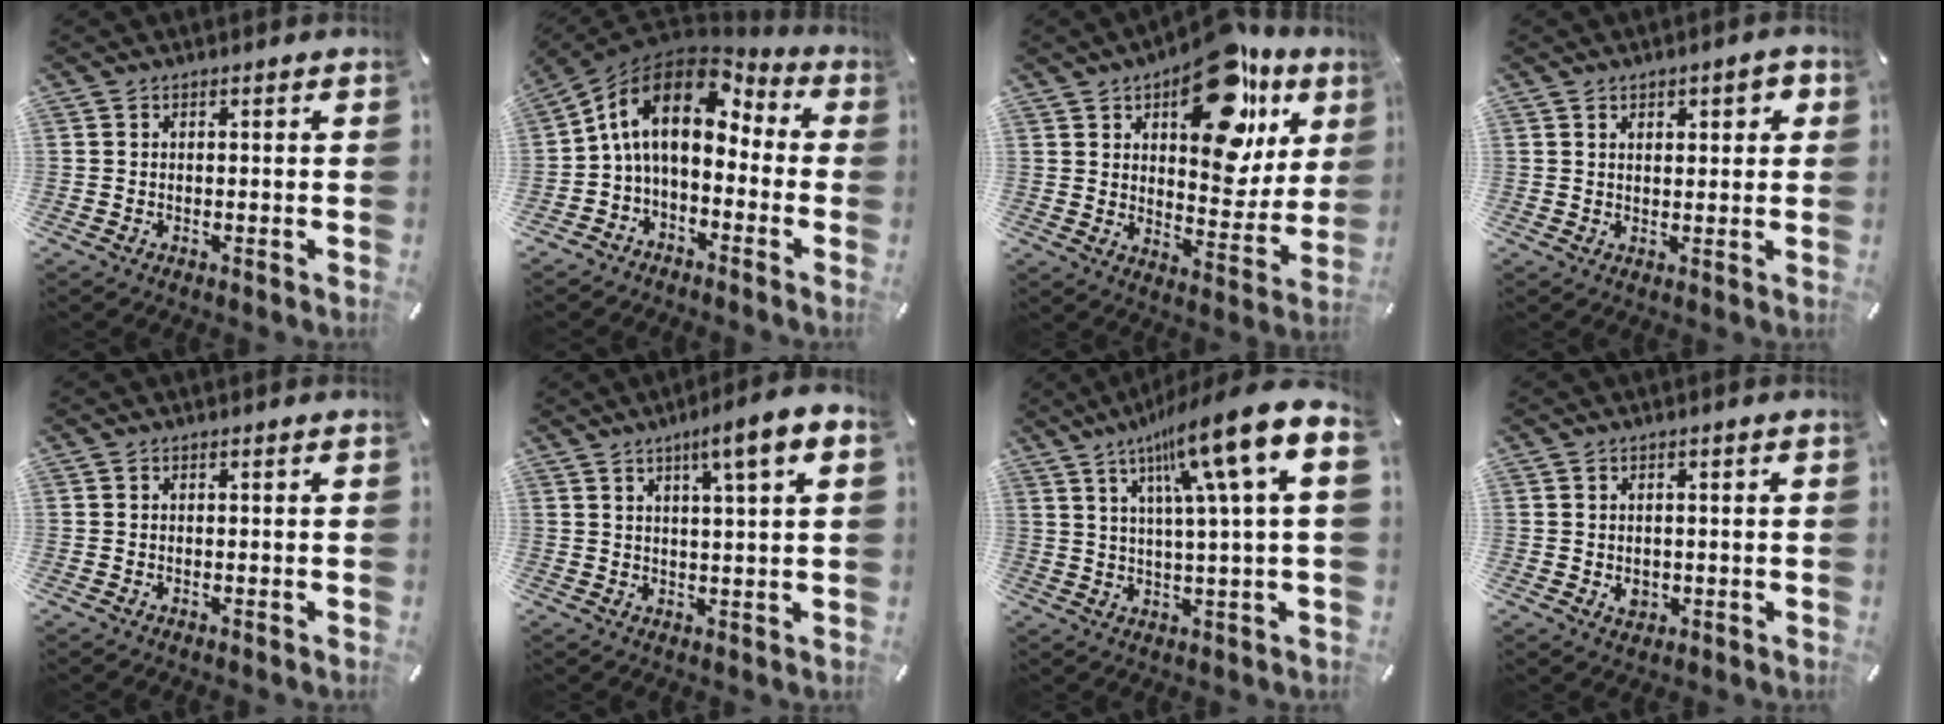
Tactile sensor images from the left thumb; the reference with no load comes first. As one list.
[{"total": 13.2, "force": [1.8, 8.7, 9.8], "torque": [-0.196, -0.002, 0.023]}, {"total": 24.3, "force": [13.4, 12.8, 15.8], "torque": [-0.205, -0.082, 0.222]}, {"total": 2.9, "force": [1.2, 1.7, 2.1], "torque": [-0.025, 0.000, 0.014]}, {"total": 0.0}, {"total": 7.6, "force": [4.0, 0.5, 6.4], "torque": [-0.106, -0.016, 0.062]}, {"total": 15.9, "force": [7.4, 1.7, 14.0], "torque": [-0.242, -0.030, 0.108]}, {"total": 2.6, "force": [-0.3, 2.4, 1.0], "torque": [-0.010, 0.001, -0.006]}]